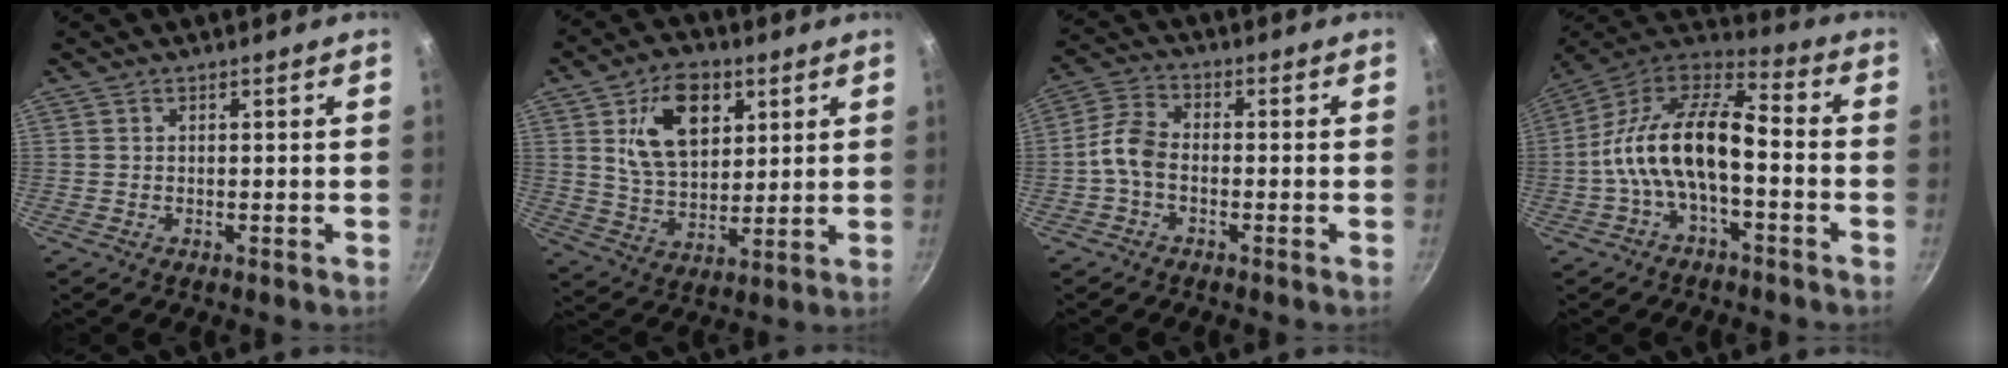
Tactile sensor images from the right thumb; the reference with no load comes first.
{"total": 14.6, "force": [5.3, 9.3, 9.9], "torque": [-0.128, -0.017, 0.094]}
{"total": 5.8, "force": [-1.8, 3.5, 4.3], "torque": [-0.092, 0.030, -0.047]}
{"total": 17.7, "force": [-3.5, 8.5, 15.1], "torque": [-0.265, 0.055, -0.078]}